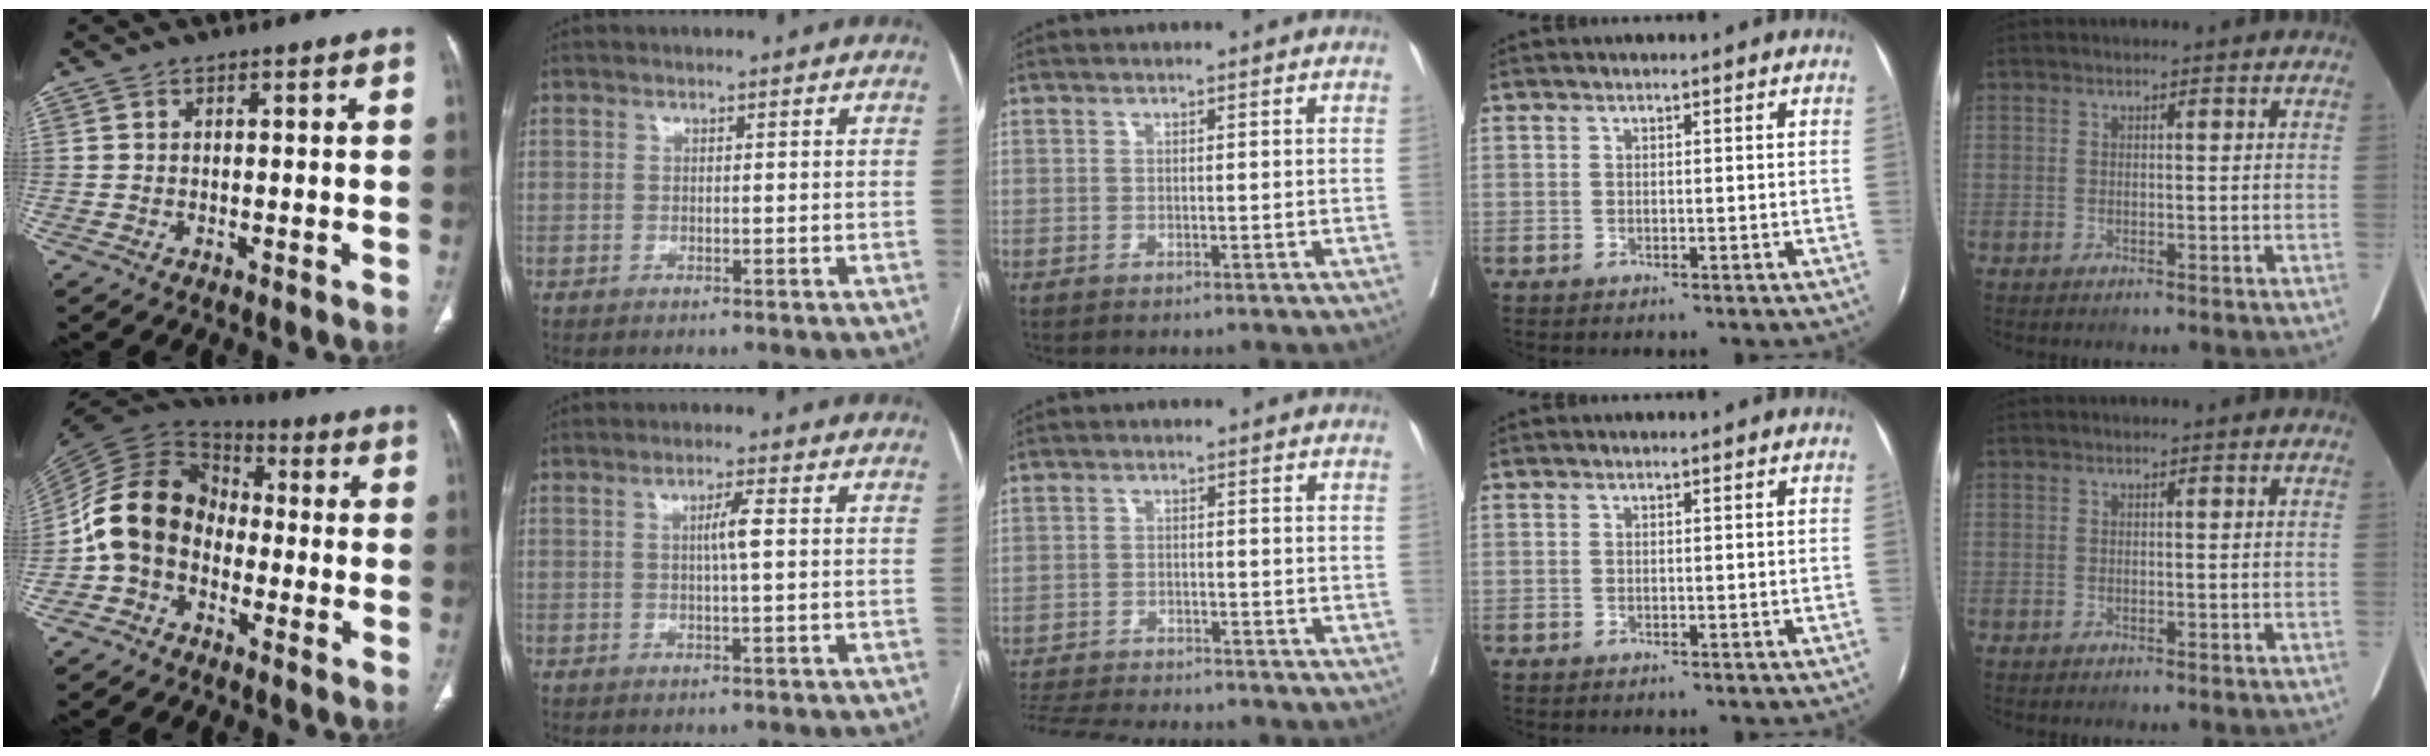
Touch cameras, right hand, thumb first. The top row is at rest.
{"thumb": {"total": 13.7, "force": [-3.2, 10.6, 8.0], "torque": [-0.140, 0.057, -0.076]}, "index": {"total": 2.9, "force": [0.3, -0.2, 2.9], "torque": [-0.052, 0.000, 0.005]}, "middle": {"total": 11.0, "force": [-10.3, 1.9, 3.5], "torque": [-0.068, -0.008, -0.151]}}